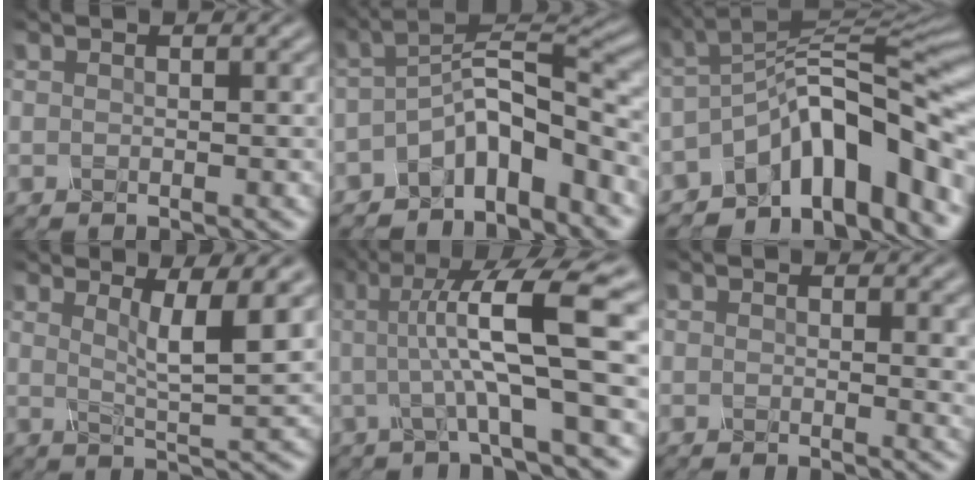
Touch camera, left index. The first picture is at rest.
{"total": 5.6, "force": [-3.3, 1.6, 4.3], "torque": [-0.072, 0.014, -0.059]}
{"total": 11.4, "force": [-5.9, 3.7, 9.0], "torque": [-0.116, 0.021, -0.093]}
{"total": 5.3, "force": [2.1, 0.6, 4.8], "torque": [-0.077, -0.004, 0.047]}
{"total": 9.4, "force": [1.0, 1.4, 9.2], "torque": [-0.127, 0.010, 0.021]}
{"total": 2.4, "force": [0.7, 0.9, 2.1], "torque": [-0.013, 0.006, 0.011]}